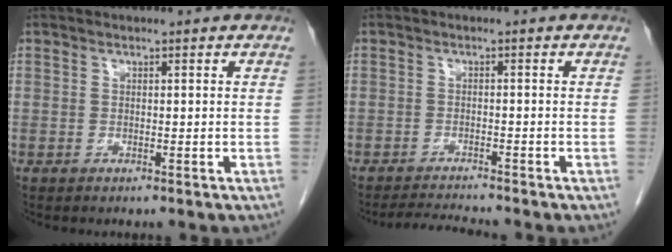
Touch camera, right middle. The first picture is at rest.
{"total": 3.4, "force": [-3.2, -0.9, 0.3], "torque": [-0.010, -0.020, -0.055]}